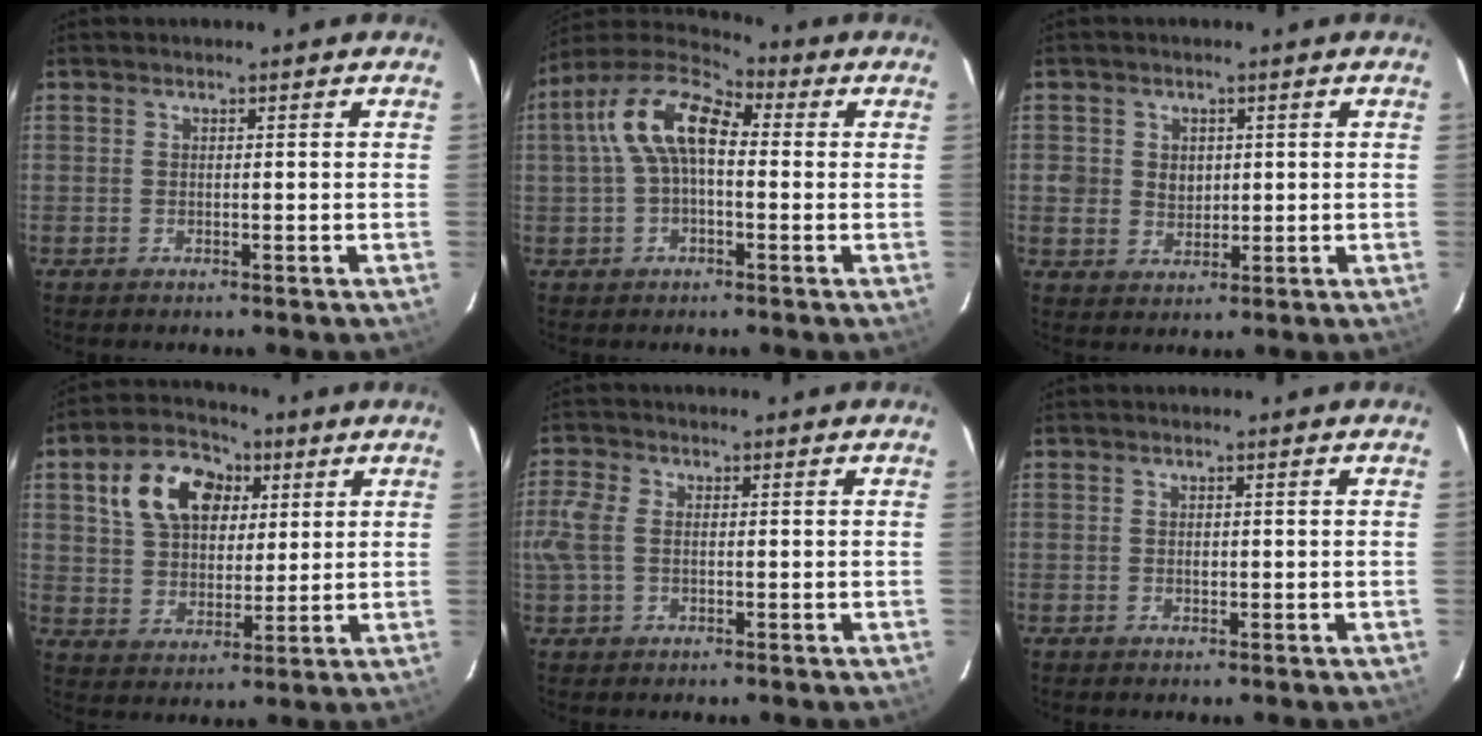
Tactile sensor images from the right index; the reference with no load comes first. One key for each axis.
{"total": 12.1, "fx": 1.1, "fy": 6.5, "fz": 10.2, "tx": -0.197, "ty": 0.034, "tz": 0.011}
{"total": 4.5, "fx": 0.6, "fy": 4.1, "fz": 1.8, "tx": -0.034, "ty": 0.006, "tz": 0.015}
{"total": 13.8, "fx": 5.2, "fy": 9.3, "fz": 8.8, "tx": -0.182, "ty": 0.041, "tz": 0.095}
{"total": 5.5, "fx": -0.2, "fy": 3.6, "fz": 4.2, "tx": -0.101, "ty": 0.006, "tz": -0.001}
{"total": 0.8, "fx": -0.1, "fy": 0.6, "fz": 0.5, "tx": -0.007, "ty": 0.001, "tz": -0.001}